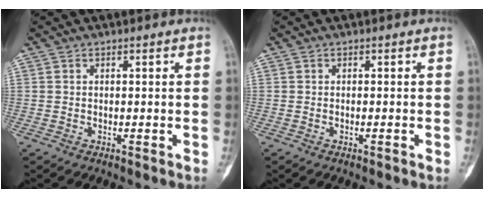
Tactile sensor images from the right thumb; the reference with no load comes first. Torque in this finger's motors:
{"motor_torque": [-0.36, -0.09, -0.09, -0.06, -0.08]}